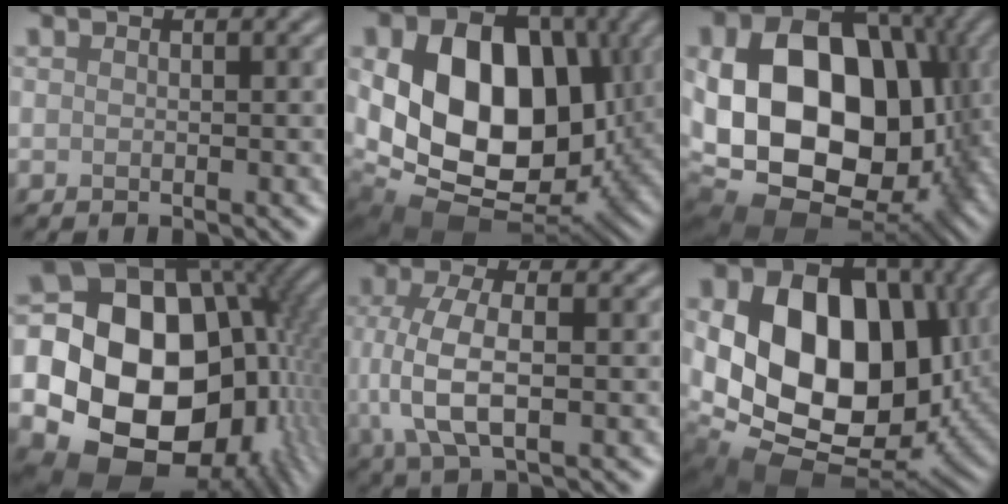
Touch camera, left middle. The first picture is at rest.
{"total": 16.0, "force": [1.1, 11.4, 11.2], "torque": [-0.182, -0.007, 0.016]}
{"total": 21.0, "force": [-0.8, 15.3, 14.3], "torque": [-0.277, -0.022, 0.011]}
{"total": 23.0, "force": [-1.7, 18.7, 13.4], "torque": [-0.228, 0.001, -0.047]}
{"total": 6.0, "force": [-0.3, 2.6, 5.4], "torque": [-0.121, -0.003, -0.004]}
{"total": 16.1, "force": [1.4, 11.7, 11.0], "torque": [-0.174, -0.003, 0.016]}